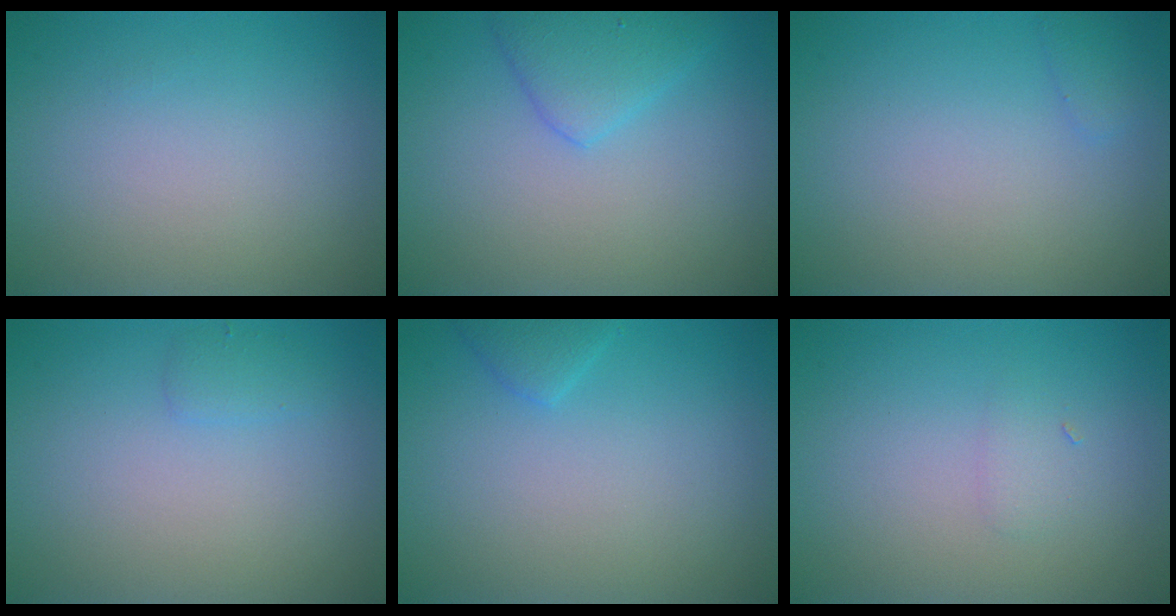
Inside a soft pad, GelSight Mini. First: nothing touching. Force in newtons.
{"total": 2.8, "press": 2.8, "slide": 0.2}
{"total": 0.8, "press": 0.8, "slide": 0.0}
{"total": 1.0, "press": 0.9, "slide": 0.1}
{"total": 1.3, "press": 1.3, "slide": 0.1}
{"total": 0.8, "press": 0.8, "slide": 0.1}